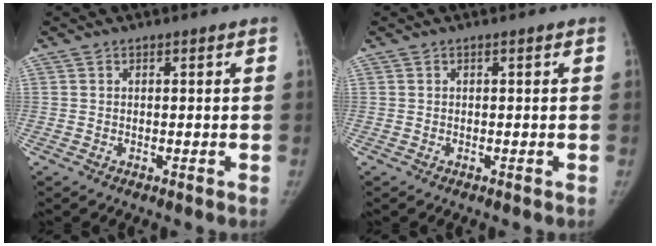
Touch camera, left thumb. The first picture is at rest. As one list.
[{"total": 0.0}]